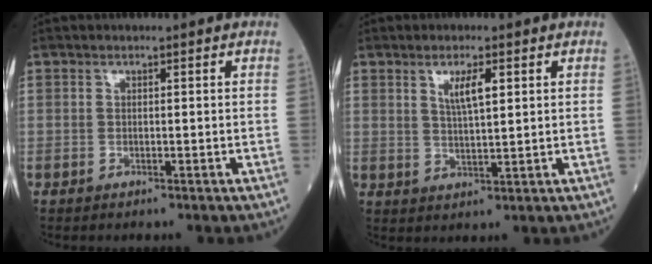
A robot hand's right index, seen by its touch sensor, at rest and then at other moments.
{"total": 4.0, "force": [1.7, 0.7, 3.6], "torque": [-0.067, 0.002, 0.033]}